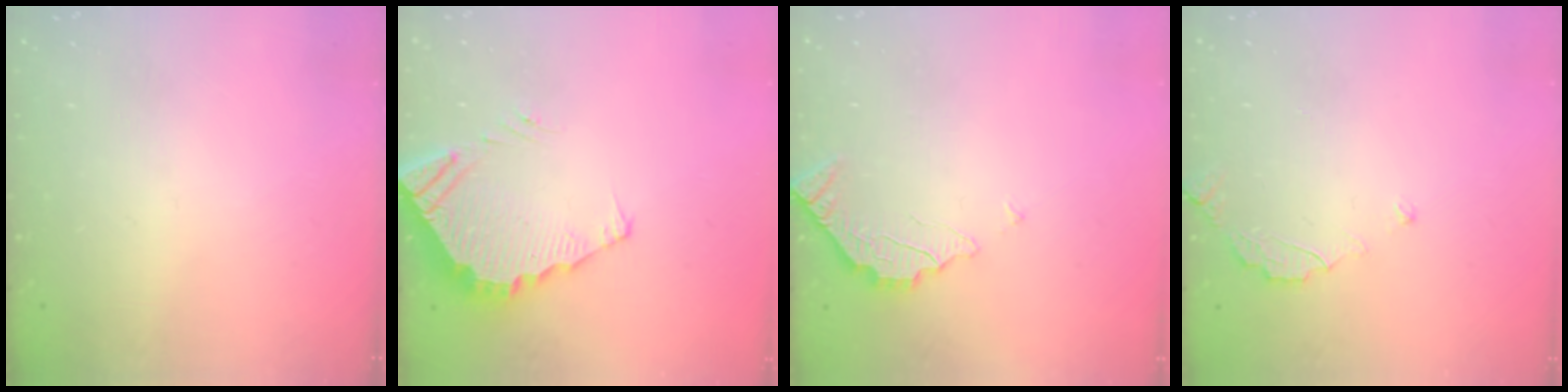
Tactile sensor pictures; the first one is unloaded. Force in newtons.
{"total": 4.8, "press": 4.8, "slide": 0.3}
{"total": 2.4, "press": 2.4, "slide": 0.2}
{"total": 2.9, "press": 2.9, "slide": 0.3}